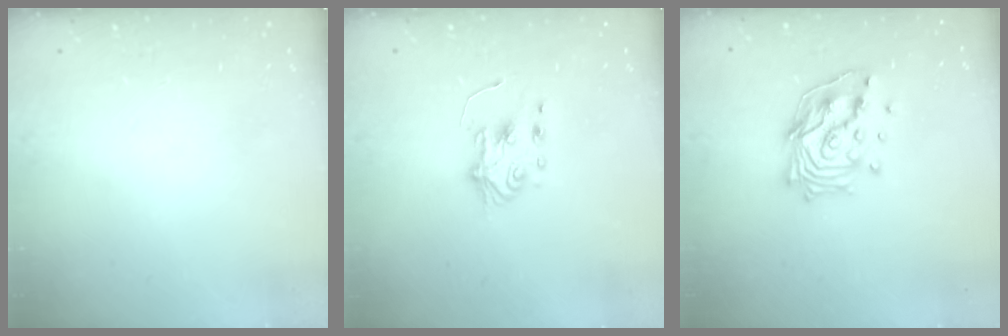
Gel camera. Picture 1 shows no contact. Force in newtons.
{"total": 5.8, "press": 5.8, "slide": 0.6}
{"total": 15.4, "press": 15.2, "slide": 1.8}